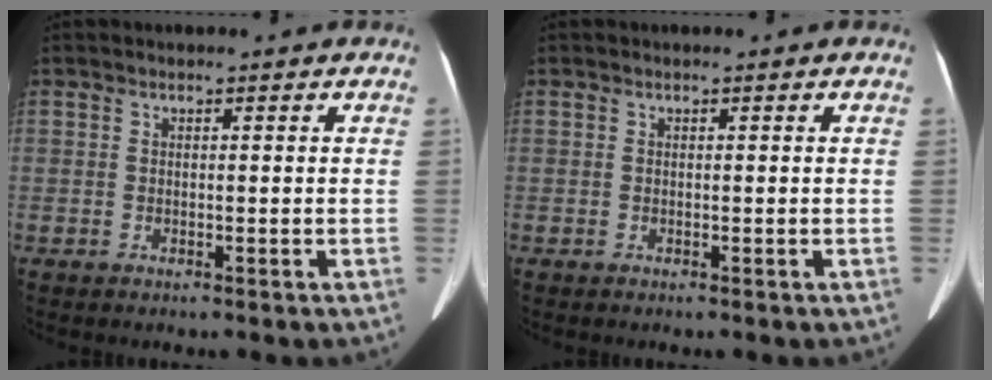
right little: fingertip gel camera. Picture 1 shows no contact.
{"total": 0.0}